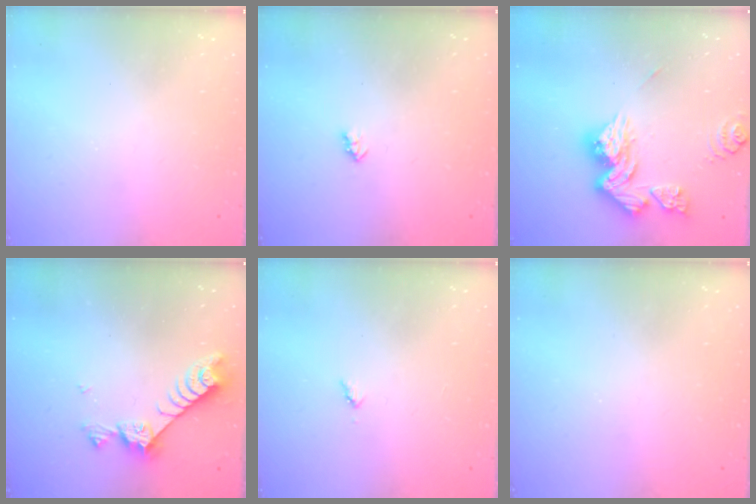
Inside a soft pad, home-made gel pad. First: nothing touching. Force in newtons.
{"total": 2.0, "press": 2.0, "slide": 0.3}
{"total": 14.6, "press": 14.5, "slide": 1.5}
{"total": 8.5, "press": 8.4, "slide": 1.4}
{"total": 3.0, "press": 3.0, "slide": 0.3}
{"total": 0.0}